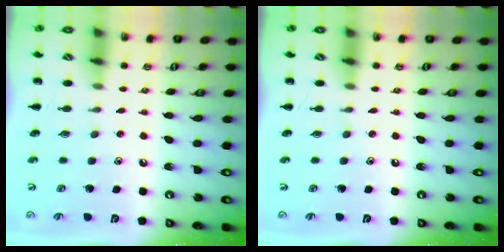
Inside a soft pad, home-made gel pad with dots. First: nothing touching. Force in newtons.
{"total": 0.0}